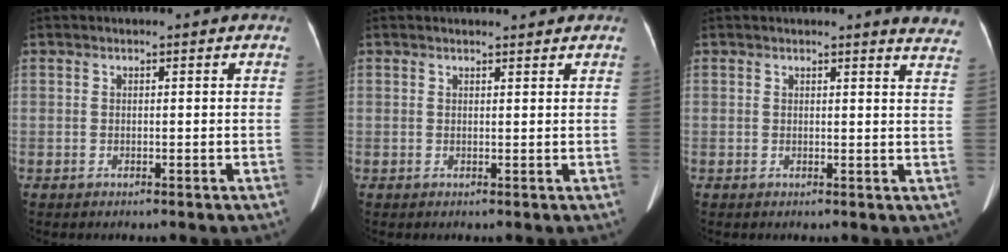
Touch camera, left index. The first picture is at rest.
{"total": 1.9, "force": [1.8, 0.2, 0.4], "torque": [-0.009, 0.001, 0.025]}
{"total": 6.7, "force": [6.5, 0.3, 1.5], "torque": [0.001, -0.038, 0.037]}